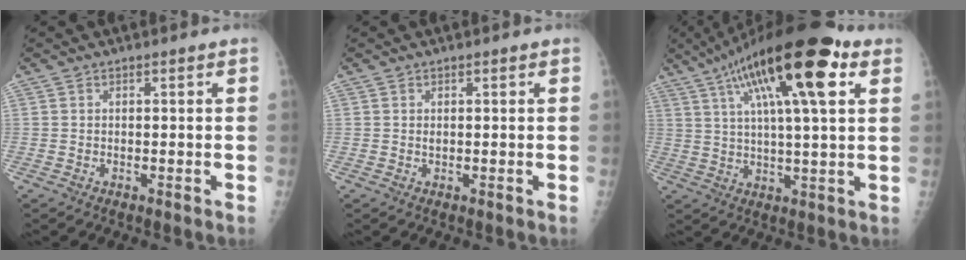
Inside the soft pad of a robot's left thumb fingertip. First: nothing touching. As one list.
[{"total": 0.7, "force": [0.2, 0.5, 0.4], "torque": [-0.006, 0.000, 0.003]}, {"total": 23.0, "force": [10.5, 5.9, 19.6], "torque": [-0.321, 0.010, 0.168]}]